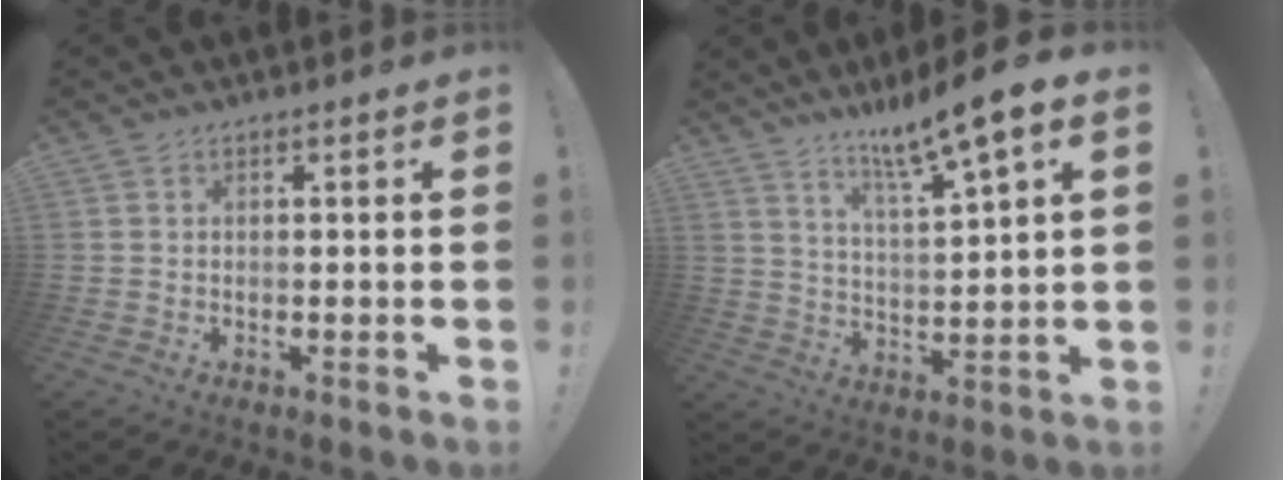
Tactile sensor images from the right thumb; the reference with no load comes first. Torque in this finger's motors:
{"motor_torque": [-0.38, 1.29, 0.13, 0.21, 0.27]}